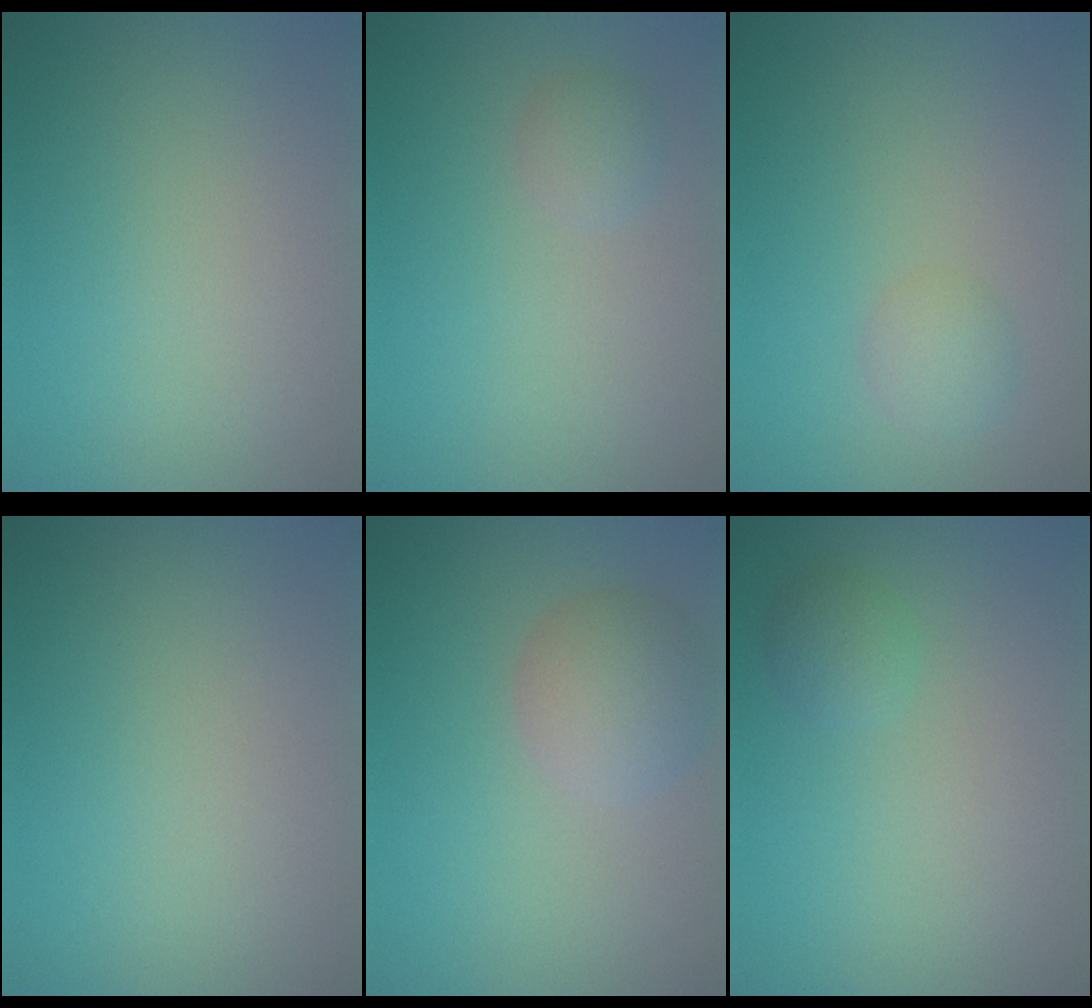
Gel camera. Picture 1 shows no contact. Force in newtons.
{"total": 1.3, "press": 1.3, "slide": 0.1}
{"total": 1.6, "press": 1.6, "slide": 0.1}
{"total": 0.0}
{"total": 3.8, "press": 3.8, "slide": 0.2}
{"total": 1.3, "press": 1.3, "slide": 0.1}